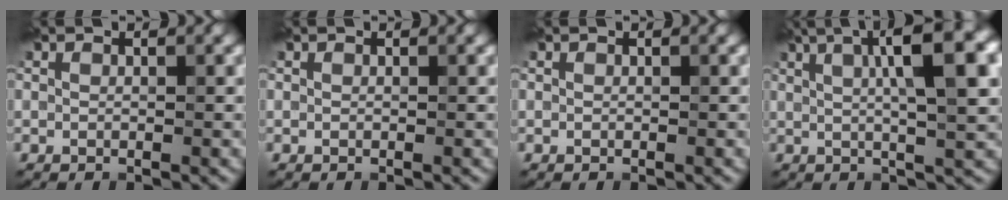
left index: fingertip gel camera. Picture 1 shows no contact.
{"total": 0.0}
{"total": 0.0}
{"total": 10.5, "force": [3.2, 2.4, 9.7], "torque": [-0.125, 0.014, 0.047]}